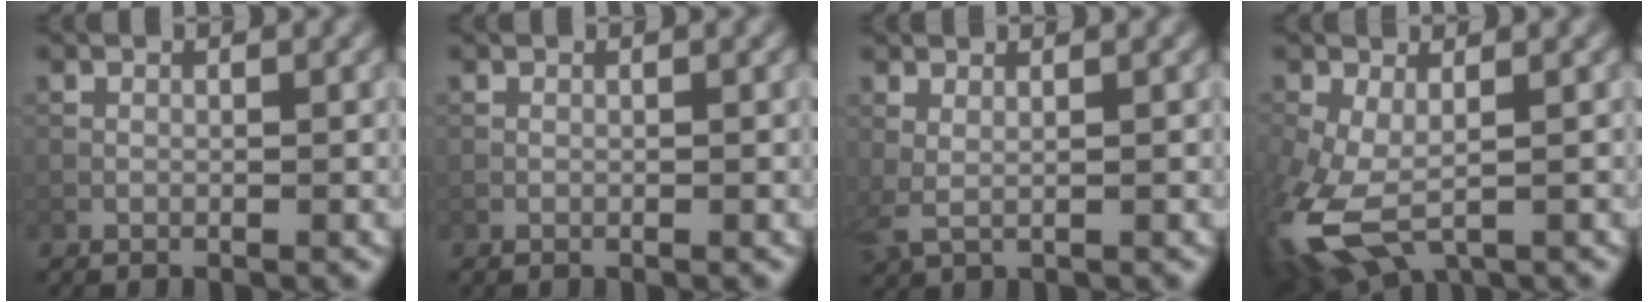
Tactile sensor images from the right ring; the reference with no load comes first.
{"total": 0.0}
{"total": 1.6, "force": [0.8, 0.5, 1.3], "torque": [-0.031, 0.000, 0.015]}
{"total": 8.5, "force": [-3.1, 4.2, 6.7], "torque": [-0.178, -0.031, -0.050]}